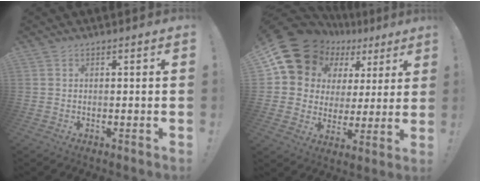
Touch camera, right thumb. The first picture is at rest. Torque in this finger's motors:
{"motor_torque": [2.31, 2.71, 0.47, 0.24, 0.08]}